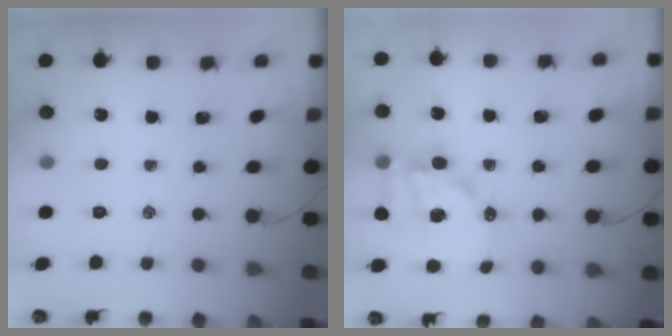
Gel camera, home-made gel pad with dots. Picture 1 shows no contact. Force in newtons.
{"total": 13.4, "press": 13.1, "slide": 3.1}